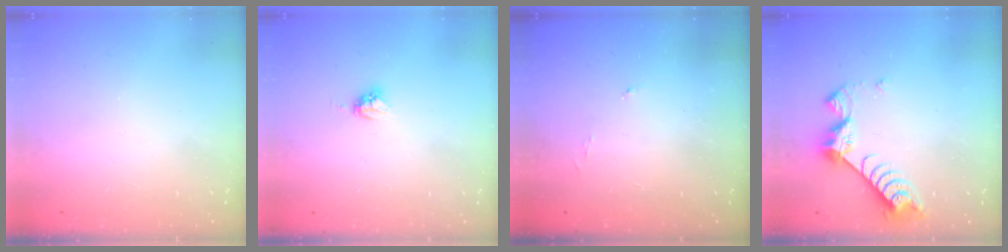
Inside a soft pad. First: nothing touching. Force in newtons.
{"total": 3.4, "press": 3.4, "slide": 0.4}
{"total": 3.1, "press": 3.1, "slide": 0.5}
{"total": 9.4, "press": 9.4, "slide": 0.7}